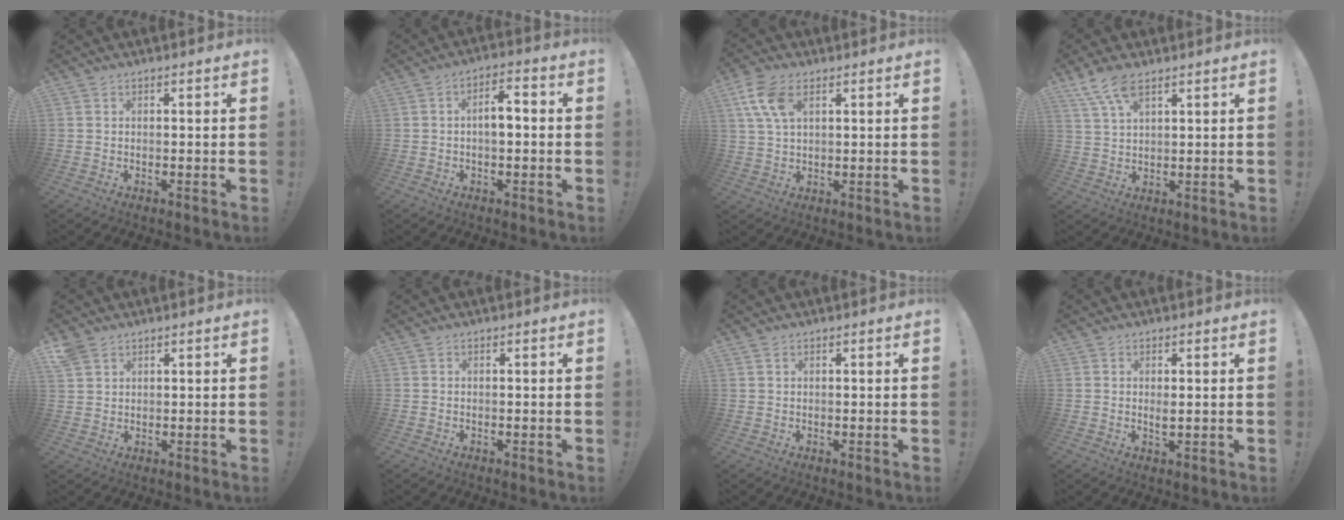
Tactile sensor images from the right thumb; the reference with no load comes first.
{"total": 5.7, "force": [-0.6, 2.7, 5.0], "torque": [-0.073, 0.008, -0.013]}
{"total": 9.8, "force": [4.4, 5.5, 6.7], "torque": [-0.135, -0.007, 0.084]}
{"total": 7.6, "force": [5.2, 2.7, 4.8], "torque": [-0.104, -0.017, 0.100]}
{"total": 4.0, "force": [2.9, 2.2, 1.6], "torque": [-0.038, -0.009, 0.059]}
{"total": 0.0}
{"total": 1.0, "force": [0.6, 0.6, 0.5], "torque": [-0.009, 0.000, 0.012]}
{"total": 2.0, "force": [1.0, 0.5, 1.6], "torque": [-0.019, -0.008, 0.015]}